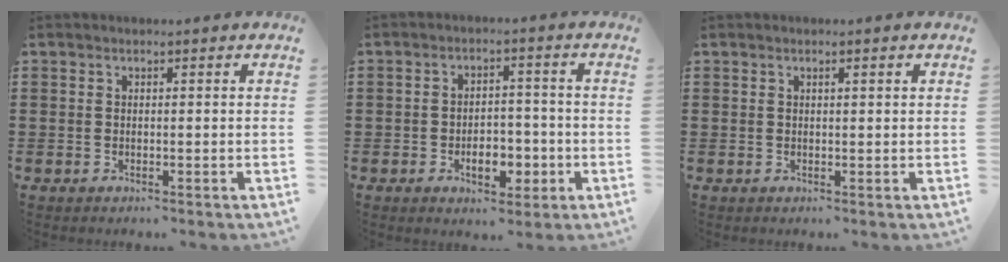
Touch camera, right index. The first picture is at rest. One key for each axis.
{"total": 6.3, "fx": -2.3, "fy": 3.6, "fz": 4.7, "tx": -0.055, "ty": 0.002, "tz": -0.043}
{"total": 0.8, "fx": 0.4, "fy": 0.0, "fz": 0.7, "tx": -0.013, "ty": 0.000, "tz": 0.007}